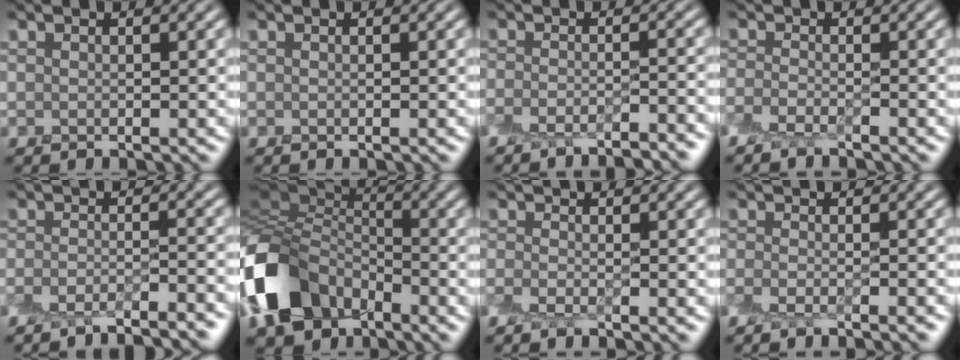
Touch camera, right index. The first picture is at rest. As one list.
[{"total": 0.0}, {"total": 4.7, "force": [-4.5, 0.5, 1.3], "torque": [-0.023, -0.002, -0.069]}, {"total": 1.8, "force": [-1.7, 0.2, 0.5], "torque": [-0.014, -0.003, -0.044]}, {"total": 5.9, "force": [-5.5, 0.8, 2.0], "torque": [-0.034, -0.005, -0.086]}, {"total": 12.5, "force": [-5.2, 8.7, 7.3], "torque": [-0.181, -0.015, -0.111]}, {"total": 1.8, "force": [-1.7, 0.1, 0.6], "torque": [-0.014, -0.004, -0.039]}, {"total": 2.8, "force": [-2.6, 0.1, 0.9], "torque": [-0.019, -0.006, -0.049]}]